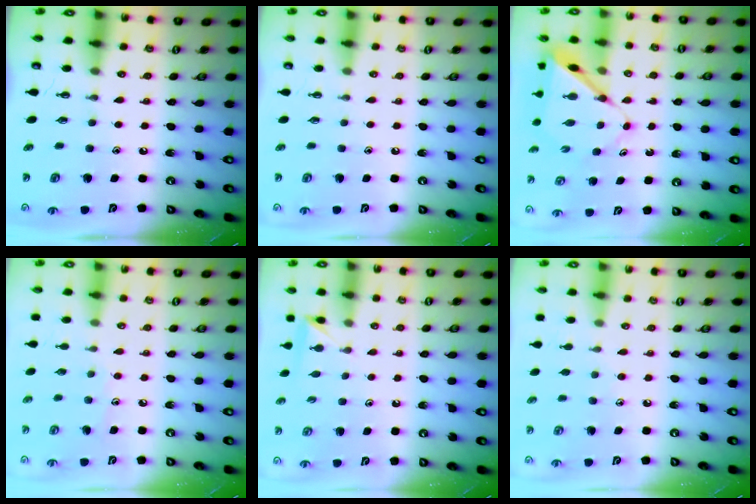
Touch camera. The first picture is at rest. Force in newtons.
{"total": 0.0}
{"total": 8.3, "press": 8.3, "slide": 0.7}
{"total": 5.3, "press": 5.3, "slide": 0.6}
{"total": 2.3, "press": 2.3, "slide": 0.3}
{"total": 5.6, "press": 5.6, "slide": 0.5}